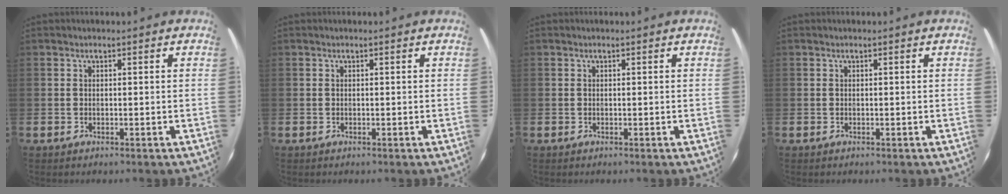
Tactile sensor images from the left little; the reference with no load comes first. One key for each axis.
{"total": 0.0}
{"total": 0.0}
{"total": 0.0}